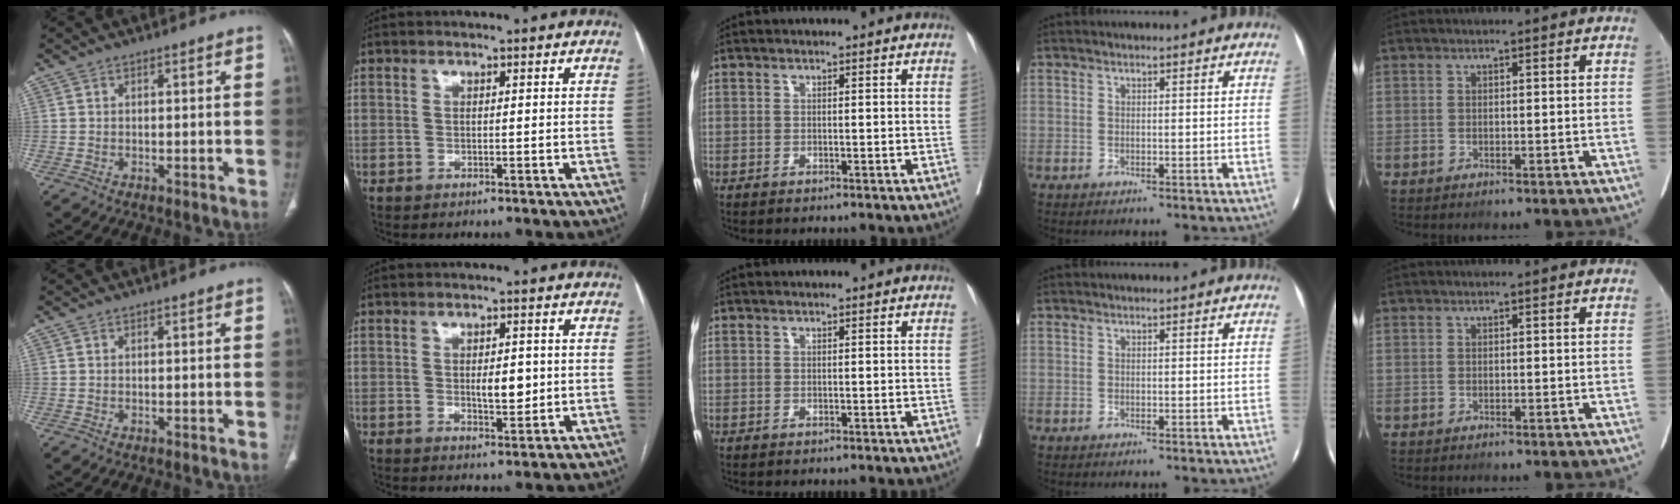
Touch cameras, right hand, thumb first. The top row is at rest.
{"index": {"total": 4.0, "force": [0.0, 1.6, 3.7], "torque": [-0.056, -0.003, 0.004]}}